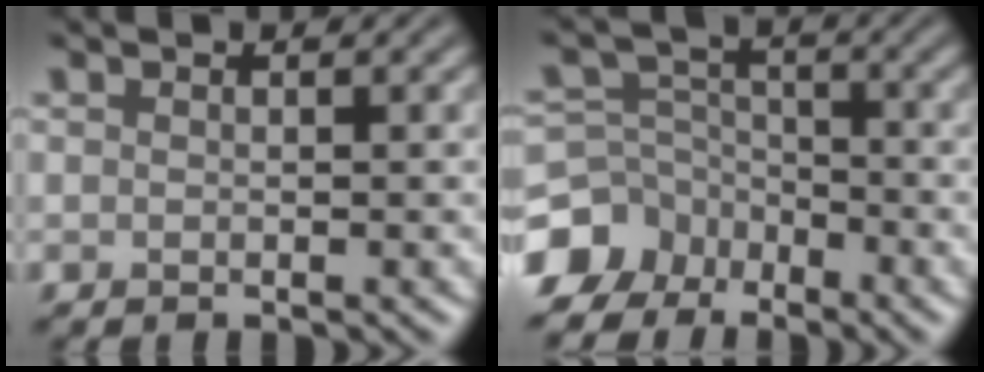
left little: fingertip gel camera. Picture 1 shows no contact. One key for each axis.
{"total": 8.2, "fx": -5.4, "fy": 6.1, "fz": 1.6, "tx": -0.019, "ty": -0.012, "tz": -0.115}